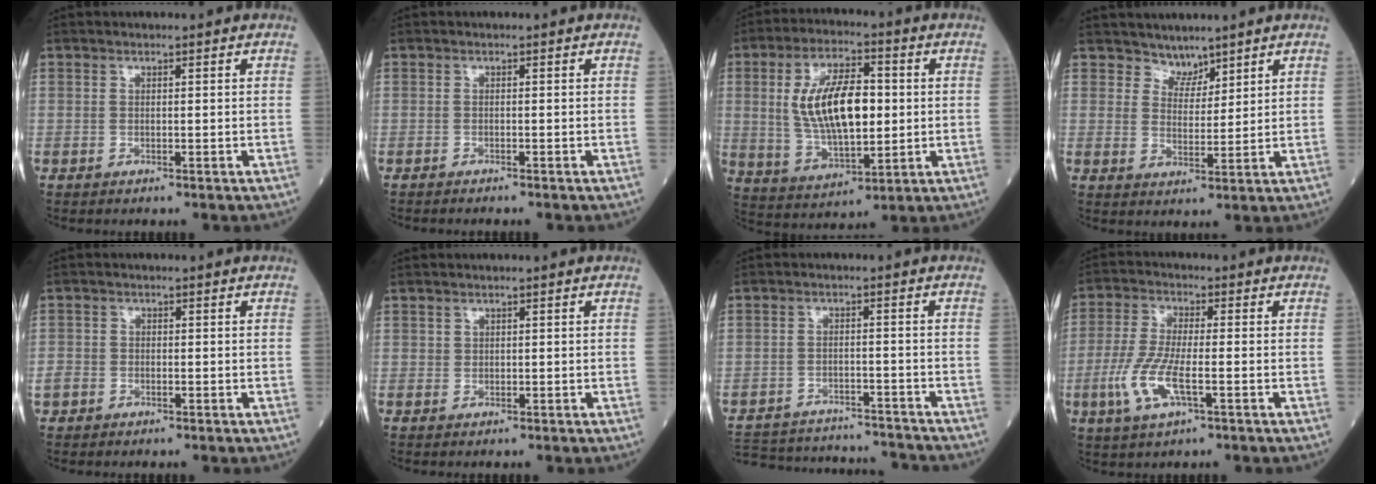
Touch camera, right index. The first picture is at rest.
{"total": 1.8, "force": [-1.6, -0.1, 0.7], "torque": [-0.011, -0.001, -0.020]}
{"total": 13.6, "force": [1.4, 5.3, 12.4], "torque": [-0.246, 0.008, 0.030]}
{"total": 3.1, "force": [2.8, 1.3, -0.1], "torque": [0.006, -0.001, 0.049]}
{"total": 2.2, "force": [-1.2, 1.7, 0.8], "torque": [-0.019, 0.003, -0.023]}
{"total": 0.0}
{"total": 18.8, "force": [-17.9, 2.9, 5.0], "torque": [-0.122, -0.005, -0.247]}
{"total": 8.0, "force": [-2.7, 1.7, 7.4], "torque": [-0.167, -0.008, -0.053]}